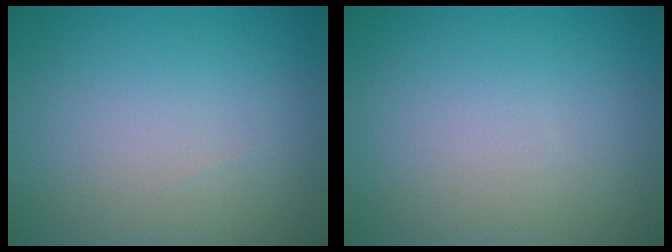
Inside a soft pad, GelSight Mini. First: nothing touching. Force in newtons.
{"total": 0.0}